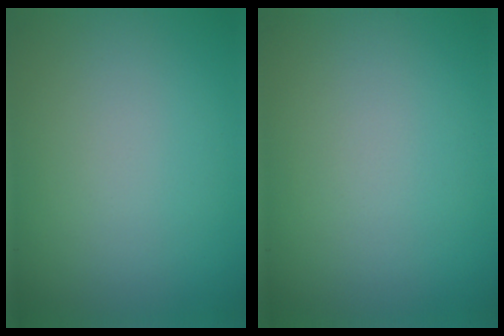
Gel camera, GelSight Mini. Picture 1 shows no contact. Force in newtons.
{"total": 0.0}